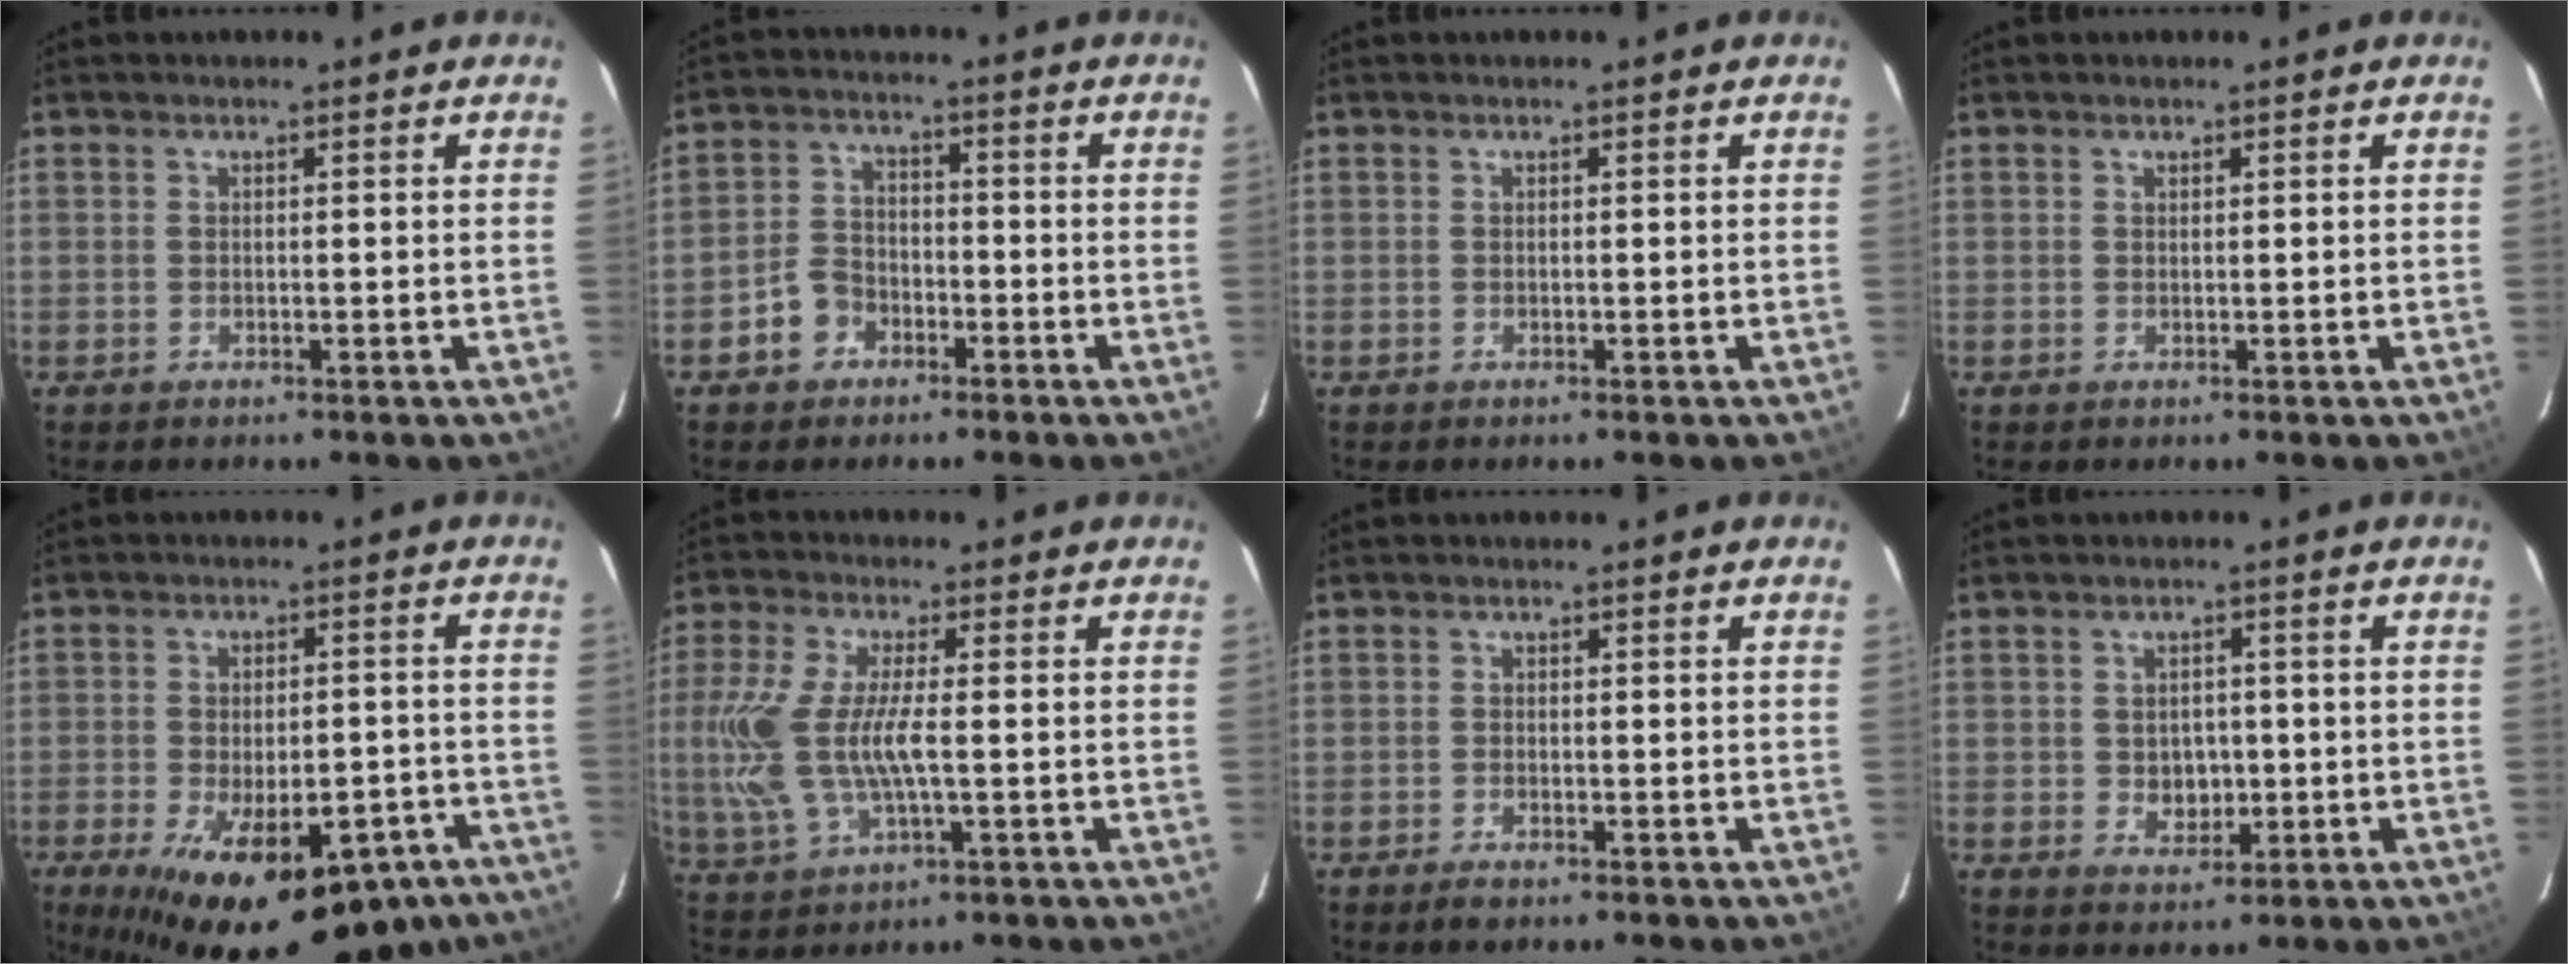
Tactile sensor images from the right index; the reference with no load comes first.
{"total": 5.8, "force": [-3.2, 4.6, 1.5], "torque": [-0.040, 0.019, -0.052]}
{"total": 0.0}
{"total": 0.0}
{"total": 23.3, "force": [-14.8, 10.7, 14.5], "torque": [-0.245, -0.017, -0.188]}
{"total": 12.9, "force": [-1.0, 4.7, 12.0], "torque": [-0.258, -0.006, -0.013]}
{"total": 1.9, "force": [-1.5, 0.7, 0.9], "torque": [-0.022, -0.004, -0.027]}
{"total": 4.3, "force": [-0.5, 3.6, 2.3], "torque": [-0.041, 0.003, 0.000]}